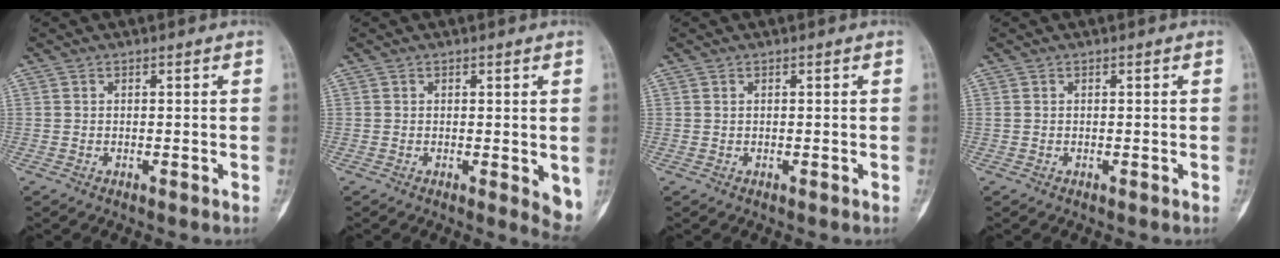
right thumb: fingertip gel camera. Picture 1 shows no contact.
{"total": 2.3, "force": [0.2, 1.0, 2.1], "torque": [-0.024, -0.007, 0.001]}
{"total": 0.0}
{"total": 0.0}